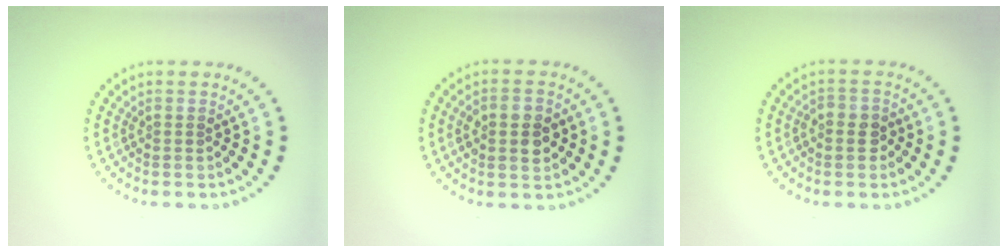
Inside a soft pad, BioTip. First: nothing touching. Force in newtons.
{"total": 3.8, "press": 3.8, "slide": 0.4}
{"total": 2.0, "press": 1.9, "slide": 0.6}